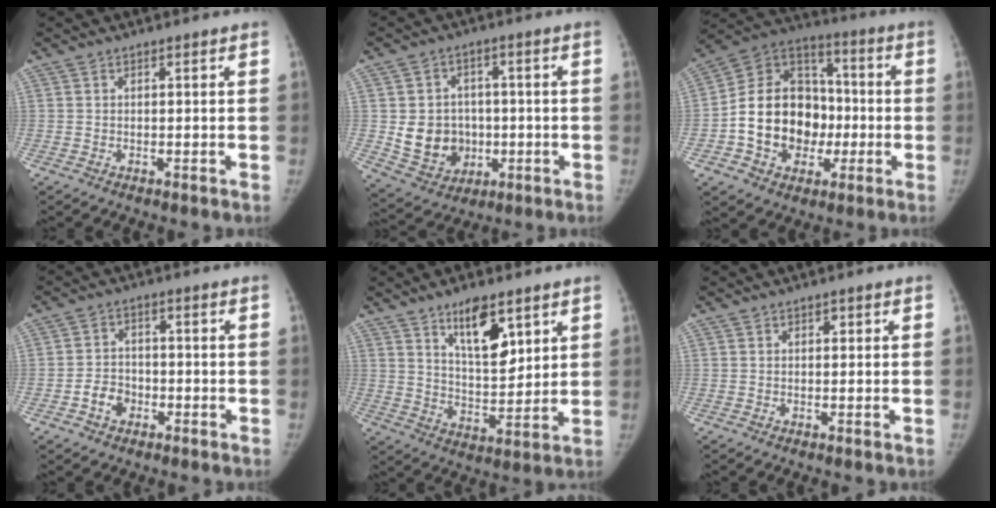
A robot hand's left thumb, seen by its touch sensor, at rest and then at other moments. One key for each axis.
{"total": 10.9, "fx": -0.9, "fy": 9.5, "fz": 5.1, "tx": -0.047, "ty": 0.002, "tz": 0.000}
{"total": 19.3, "fx": -3.0, "fy": 15.2, "fz": 11.4, "tx": -0.151, "ty": 0.041, "tz": -0.046}
{"total": 4.7, "fx": -2.1, "fy": 3.7, "fz": 2.0, "tx": -0.020, "ty": 0.022, "tz": -0.039}
{"total": 9.5, "fx": 5.1, "fy": 3.6, "fz": 7.3, "tx": -0.103, "ty": -0.034, "tz": 0.090}
{"total": 0.9, "fx": 0.4, "fy": 0.6, "fz": 0.5, "tx": -0.002, "ty": 0.001, "tz": 0.004}